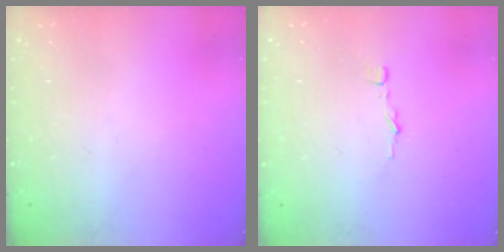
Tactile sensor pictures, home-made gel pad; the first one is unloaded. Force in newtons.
{"total": 3.2, "press": 3.2, "slide": 0.3}